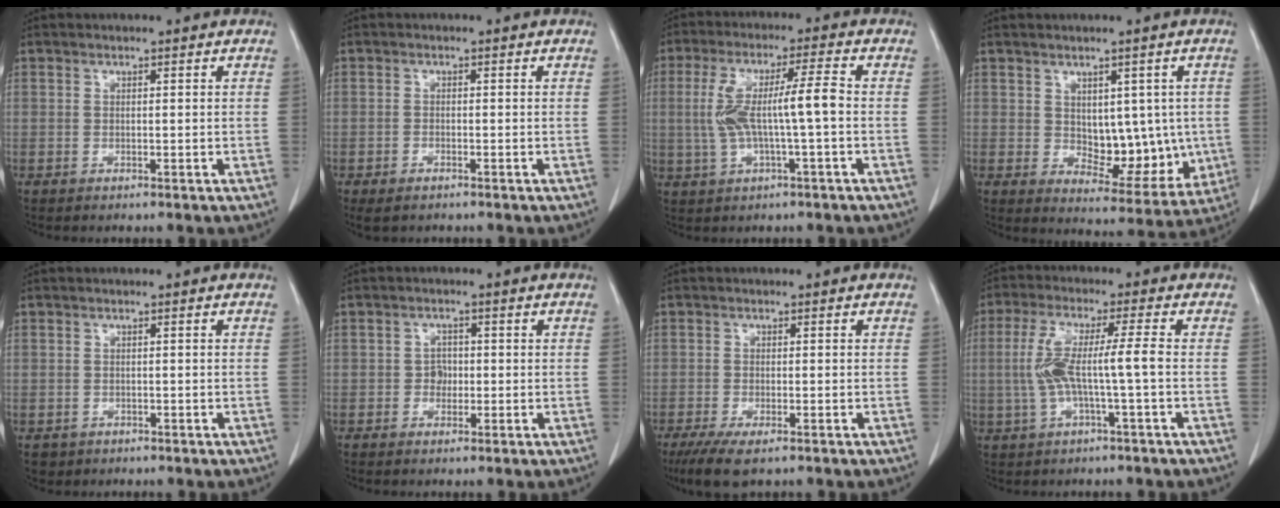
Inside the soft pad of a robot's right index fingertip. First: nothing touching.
{"total": 2.6, "force": [-1.9, 1.0, 1.5], "torque": [-0.027, -0.004, -0.026]}
{"total": 9.0, "force": [-0.2, 0.6, 8.9], "torque": [-0.176, 0.022, -0.002]}
{"total": 9.4, "force": [0.5, 5.6, 7.6], "torque": [-0.080, 0.002, 0.031]}
{"total": 1.7, "force": [-0.9, 1.5, 0.1], "torque": [-0.009, 0.003, -0.010]}
{"total": 1.9, "force": [-0.2, 1.6, 1.0], "torque": [-0.008, 0.008, 0.001]}
{"total": 5.8, "force": [-3.9, 1.0, 4.2], "torque": [-0.072, -0.017, -0.064]}
{"total": 7.6, "force": [-0.6, -0.1, 7.6], "torque": [-0.157, 0.018, -0.009]}